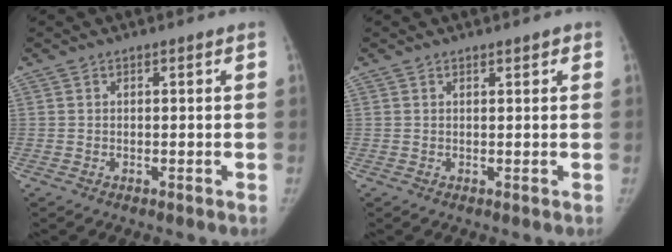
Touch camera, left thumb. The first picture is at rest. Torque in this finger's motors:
{"motor_torque": [-0.40, -0.33, -0.01, 0.37, -0.05]}